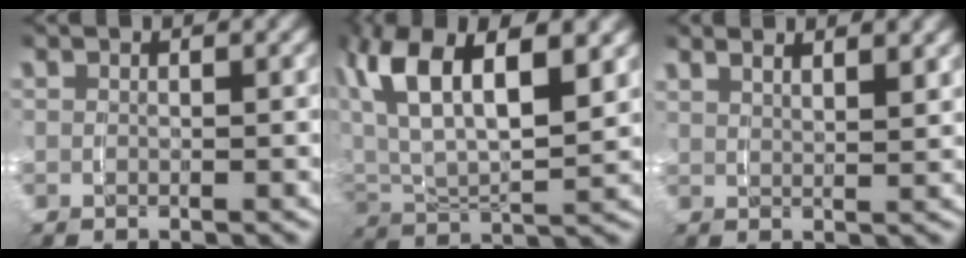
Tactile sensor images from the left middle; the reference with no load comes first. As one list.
[{"total": 8.2, "force": [2.9, 4.4, 6.3], "torque": [-0.142, 0.005, 0.051]}, {"total": 2.5, "force": [2.3, 0.4, 1.0], "torque": [-0.014, 0.002, 0.038]}]